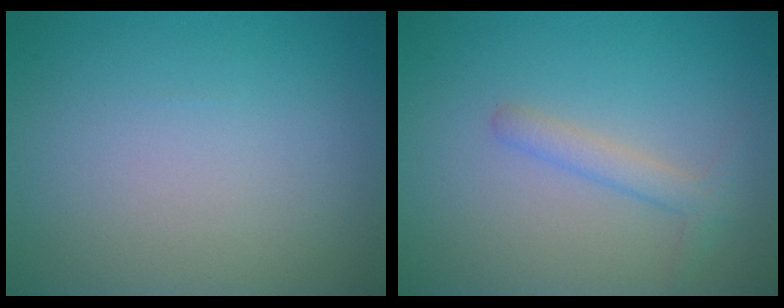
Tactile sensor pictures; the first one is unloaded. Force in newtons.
{"total": 1.8, "press": 1.8, "slide": 0.0}